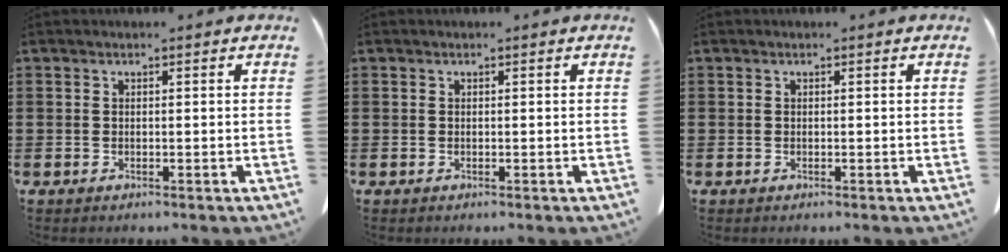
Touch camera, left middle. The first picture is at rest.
{"total": 0.0}
{"total": 0.0}